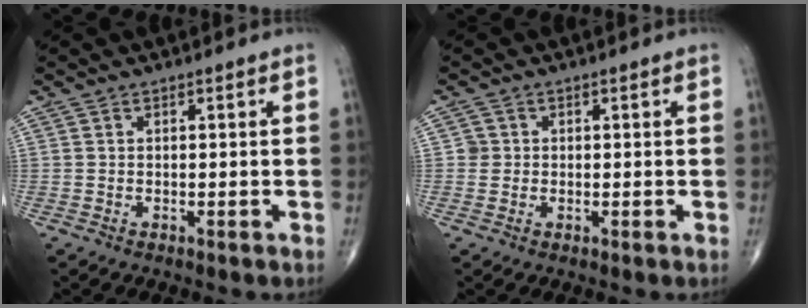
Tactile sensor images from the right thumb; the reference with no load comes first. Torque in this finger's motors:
{"motor_torque": [-0.05, 0.28, 0.10, 0.12, -0.01]}